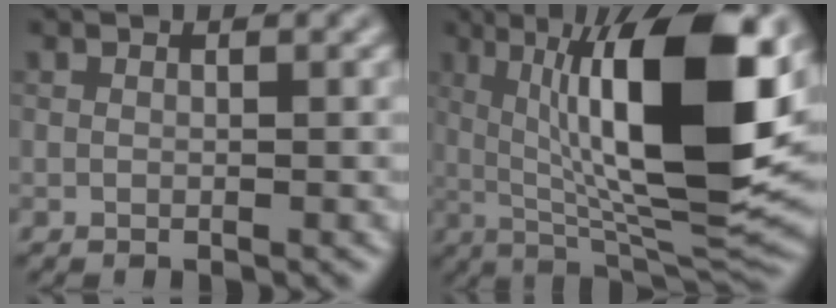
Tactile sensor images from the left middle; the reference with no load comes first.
{"total": 14.4, "force": [3.0, 4.1, 13.5], "torque": [-0.216, -0.001, 0.058]}